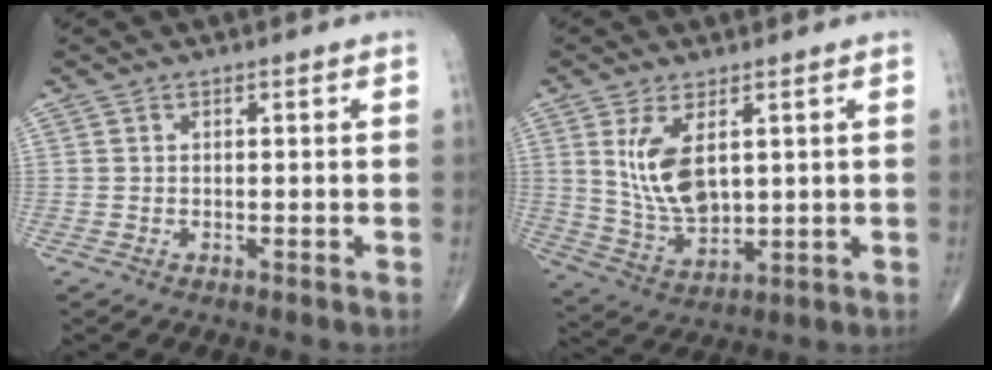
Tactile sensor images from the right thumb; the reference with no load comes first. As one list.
[{"total": 10.1, "force": [2.9, 5.1, 8.2], "torque": [-0.152, -0.020, 0.071]}]